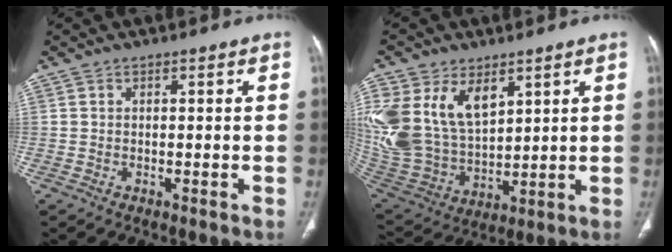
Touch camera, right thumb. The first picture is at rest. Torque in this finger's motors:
{"motor_torque": [0.52, 1.21, 1.33, 1.35, 0.22]}